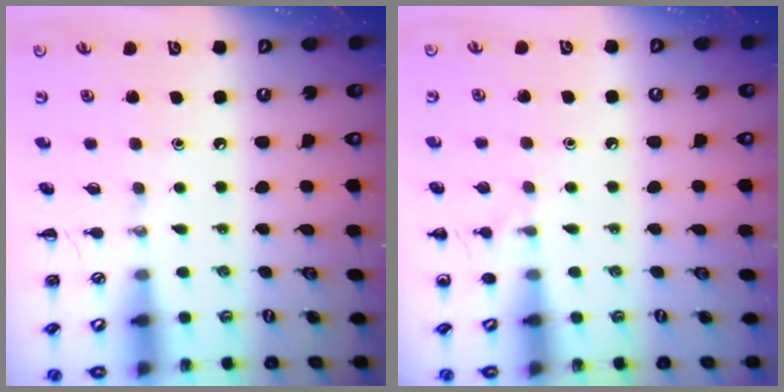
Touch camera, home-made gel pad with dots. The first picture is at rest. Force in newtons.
{"total": 5.7, "press": 5.5, "slide": 1.6}